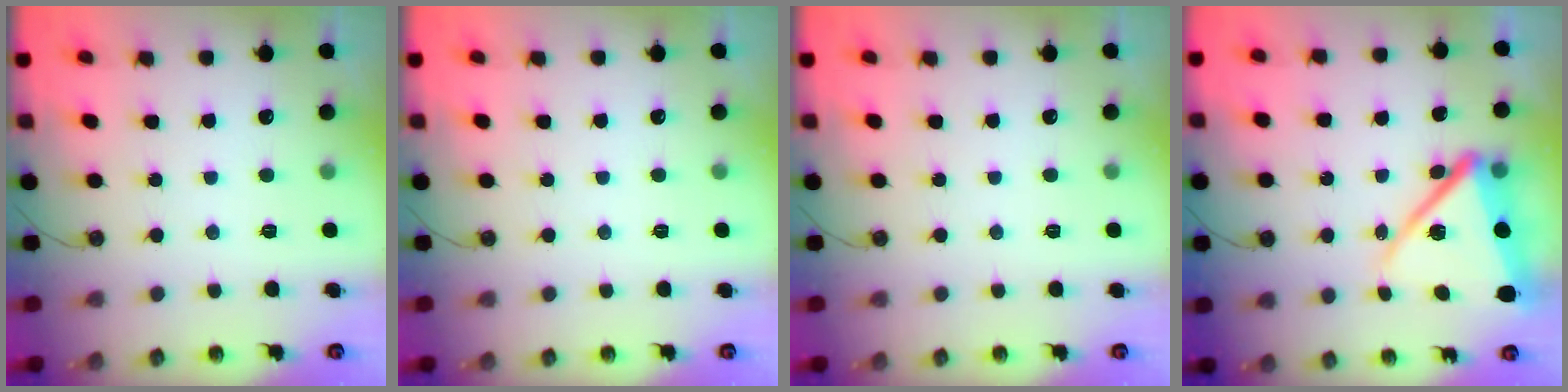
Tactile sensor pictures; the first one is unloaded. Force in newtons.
{"total": 0.0}
{"total": 0.5, "press": 0.5, "slide": 0.2}
{"total": 16.3, "press": 16.2, "slide": 1.4}